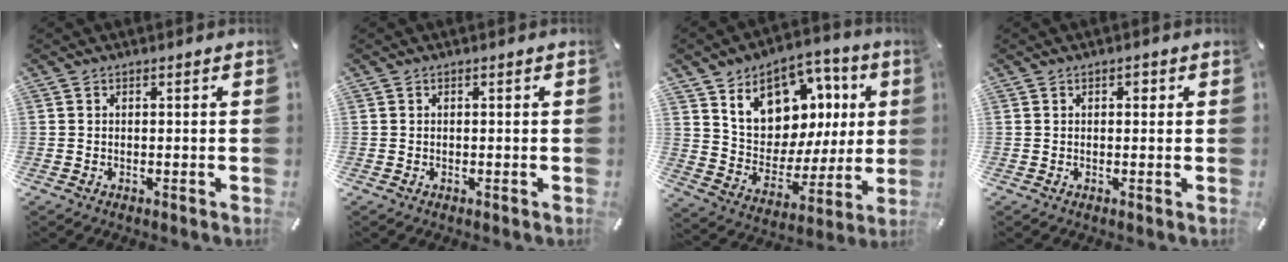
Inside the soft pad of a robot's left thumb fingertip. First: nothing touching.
{"total": 0.0}
{"total": 14.5, "force": [7.5, 10.8, 6.0], "torque": [-0.097, -0.060, 0.138]}
{"total": 1.5, "force": [0.5, 1.0, 1.0], "torque": [-0.014, 0.003, 0.005]}